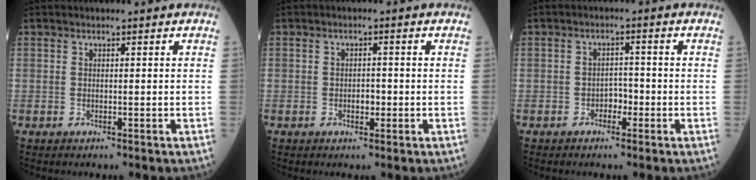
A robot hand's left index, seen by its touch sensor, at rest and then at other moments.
{"total": 1.8, "force": [-0.5, 1.0, 1.4], "torque": [-0.021, 0.004, -0.007]}
{"total": 2.2, "force": [-1.1, 1.3, 1.4], "torque": [-0.015, 0.007, -0.021]}